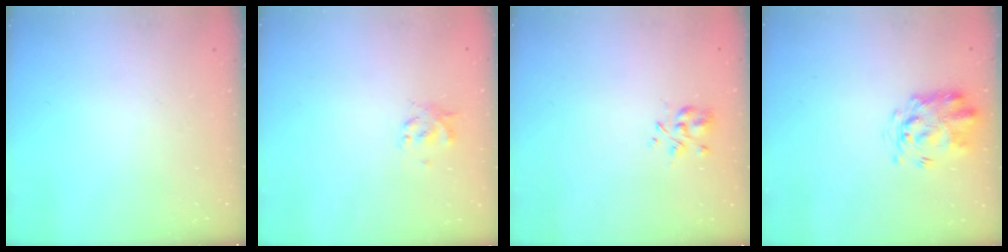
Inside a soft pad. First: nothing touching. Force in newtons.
{"total": 2.8, "press": 2.8, "slide": 0.6}
{"total": 4.1, "press": 3.9, "slide": 1.4}
{"total": 3.3, "press": 3.3, "slide": 0.6}